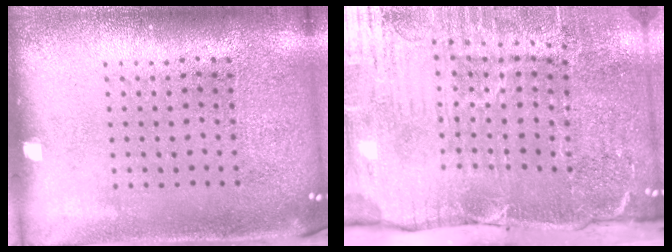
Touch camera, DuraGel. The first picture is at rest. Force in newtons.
{"total": 5.4, "press": 4.5, "slide": 3.0}